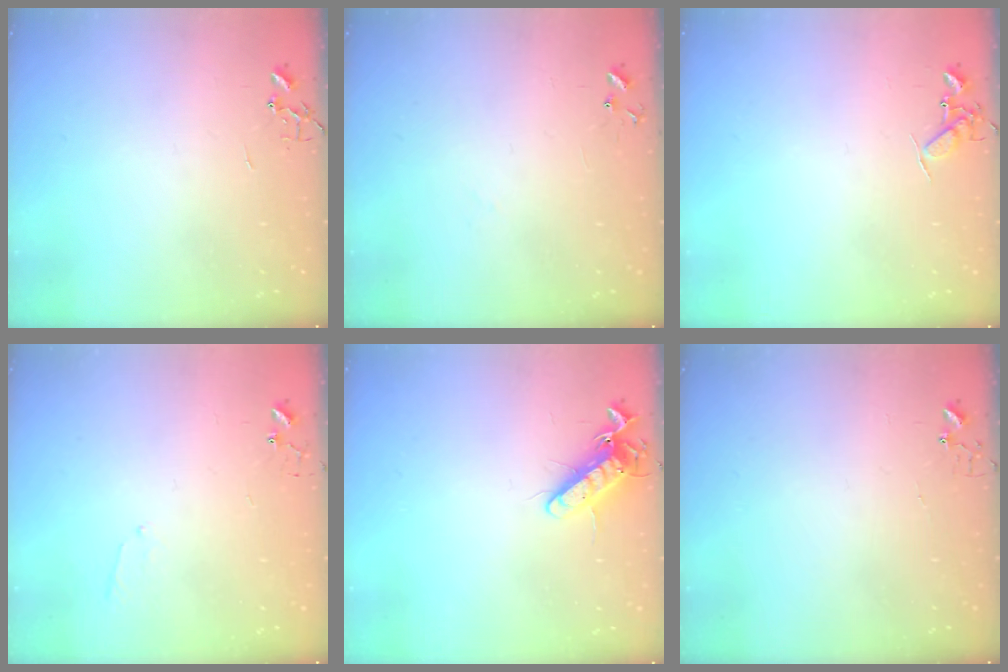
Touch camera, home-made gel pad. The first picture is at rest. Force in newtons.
{"total": 6.8, "press": 6.8, "slide": 0.6}
{"total": 7.2, "press": 7.2, "slide": 0.9}
{"total": 5.1, "press": 5.1, "slide": 0.5}
{"total": 11.7, "press": 11.6, "slide": 1.7}
{"total": 3.6, "press": 3.6, "slide": 0.3}